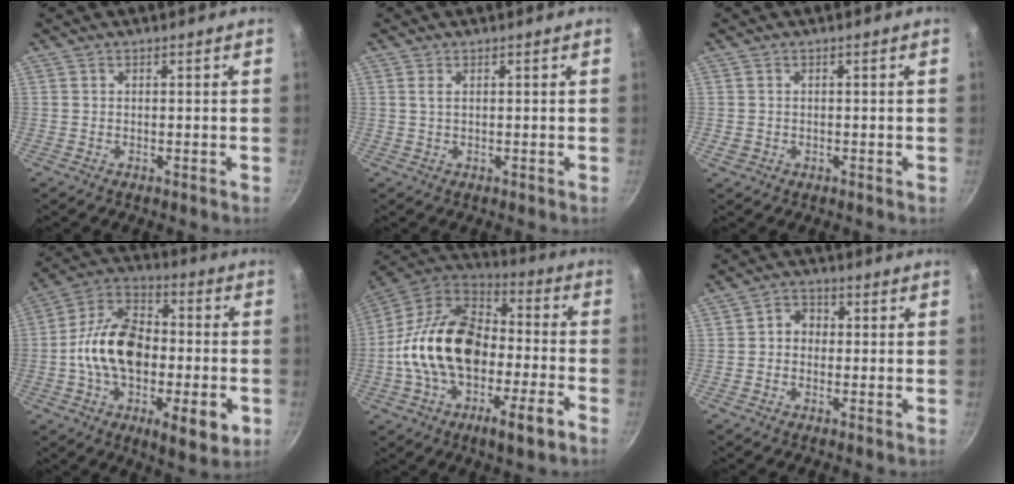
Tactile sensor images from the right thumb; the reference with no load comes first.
{"total": 1.2, "force": [0.4, 0.6, 1.0], "torque": [-0.019, 0.000, 0.006]}
{"total": 1.4, "force": [-0.3, 1.3, 0.6], "torque": [-0.008, 0.001, -0.004]}
{"total": 23.2, "force": [-3.8, 12.4, 19.2], "torque": [-0.294, 0.031, -0.075]}
{"total": 22.7, "force": [-5.7, 11.8, 18.5], "torque": [-0.323, 0.050, -0.108]}
{"total": 3.8, "force": [-0.2, 3.3, 1.9], "torque": [-0.007, 0.011, -0.013]}